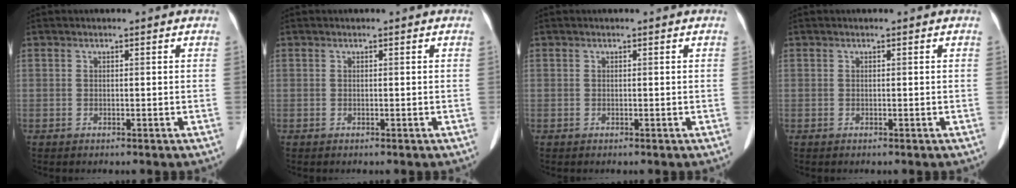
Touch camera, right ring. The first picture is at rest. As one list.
[{"total": 0.0}, {"total": 0.0}, {"total": 0.0}]